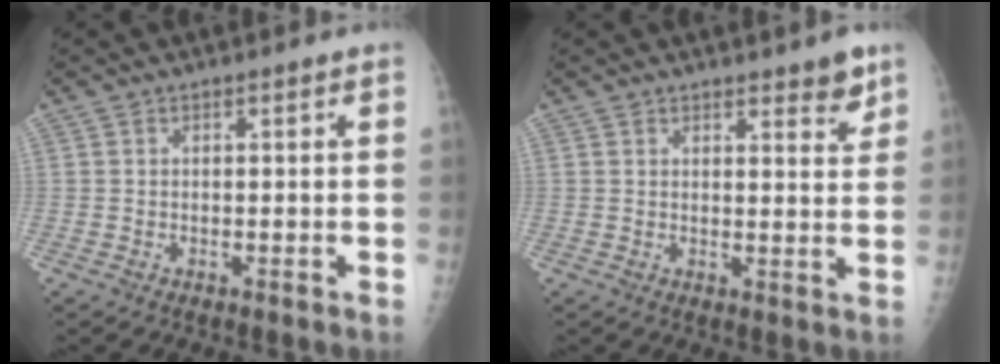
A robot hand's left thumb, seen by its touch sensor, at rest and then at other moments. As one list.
[{"total": 4.0, "force": [3.0, 1.2, 2.4], "torque": [-0.014, -0.022, 0.037]}]